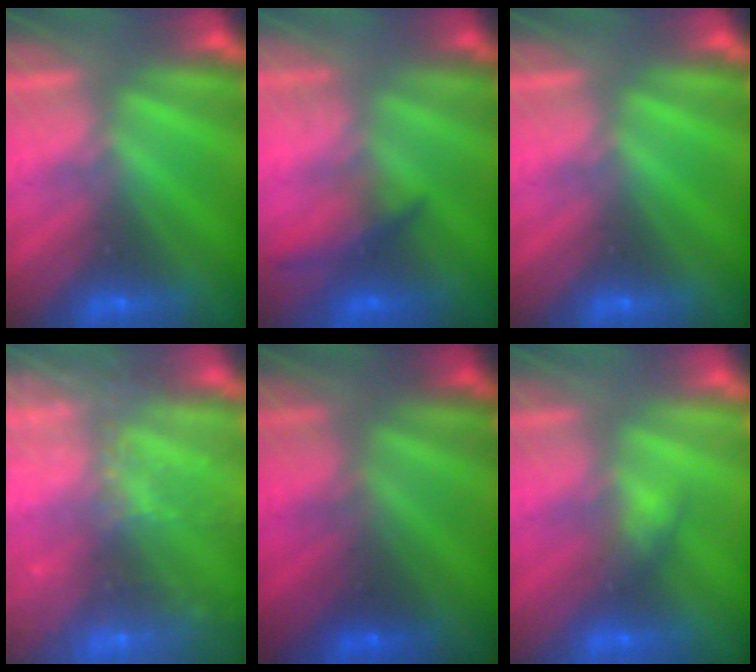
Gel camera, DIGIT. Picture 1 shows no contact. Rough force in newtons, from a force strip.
{"total": 1.9}
{"total": 0.0}
{"total": 9.6}
{"total": 1.9}
{"total": 2.9}